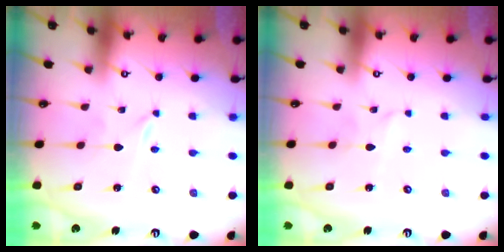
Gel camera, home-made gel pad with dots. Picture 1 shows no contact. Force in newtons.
{"total": 2.3, "press": 2.3, "slide": 0.0}